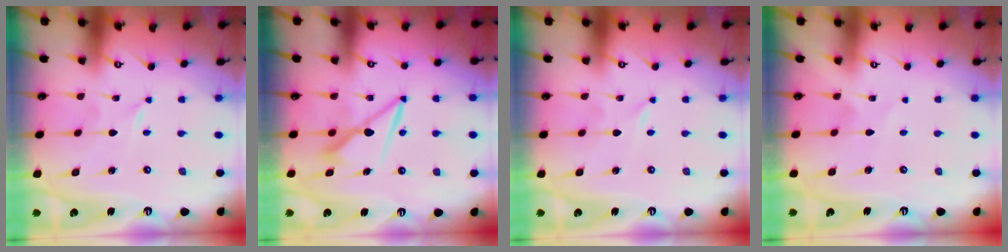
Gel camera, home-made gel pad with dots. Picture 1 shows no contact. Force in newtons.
{"total": 8.1, "press": 8.0, "slide": 1.3}
{"total": 0.0}
{"total": 2.1, "press": 2.1, "slide": 0.1}